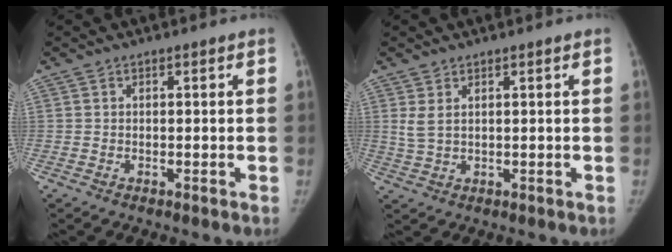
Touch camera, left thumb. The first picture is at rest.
{"total": 2.9, "force": [1.4, 1.2, 2.3], "torque": [-0.051, -0.004, 0.036]}